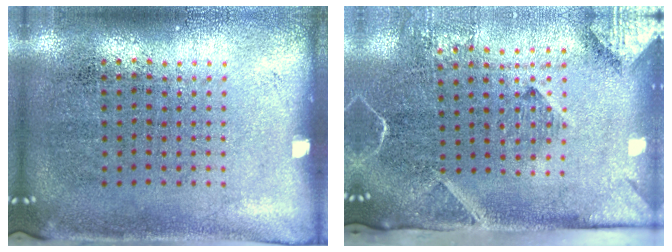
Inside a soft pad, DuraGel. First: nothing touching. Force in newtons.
{"total": 2.9, "press": 2.1, "slide": 2.0}